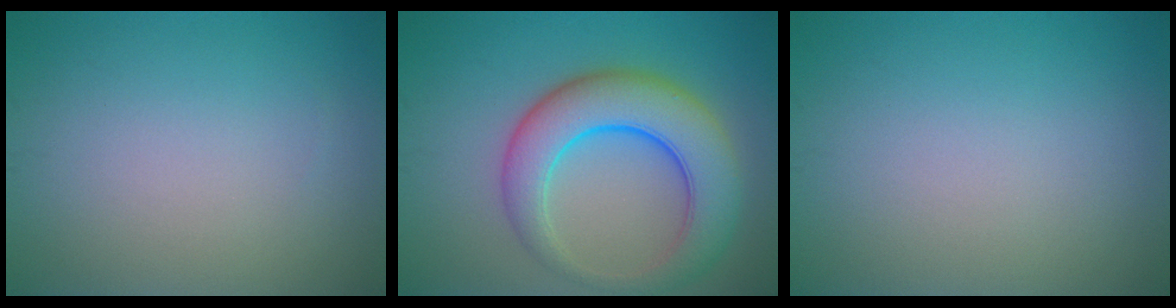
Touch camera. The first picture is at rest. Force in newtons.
{"total": 8.1, "press": 8.1, "slide": 0.4}
{"total": 0.0}